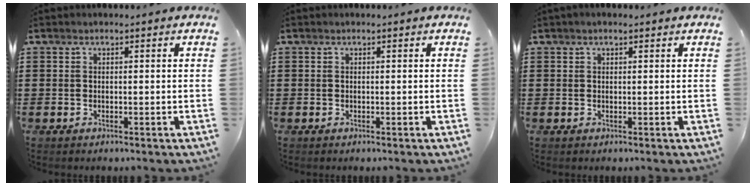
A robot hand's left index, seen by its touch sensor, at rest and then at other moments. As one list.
[{"total": 0.0}, {"total": 0.6, "force": [0.3, 0.2, 0.5], "torque": [-0.009, 0.003, 0.006]}]